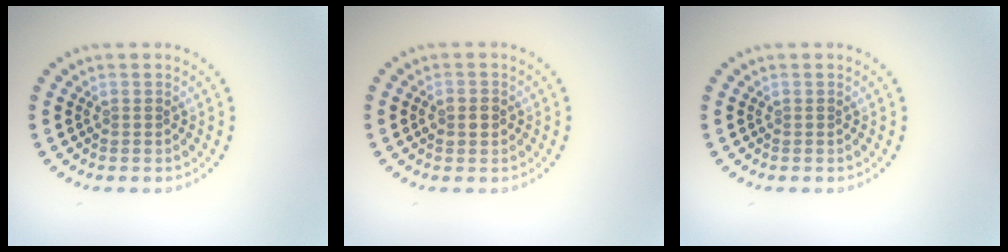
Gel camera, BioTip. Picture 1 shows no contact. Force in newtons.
{"total": 1.9, "press": 1.9, "slide": 0.1}
{"total": 0.0}